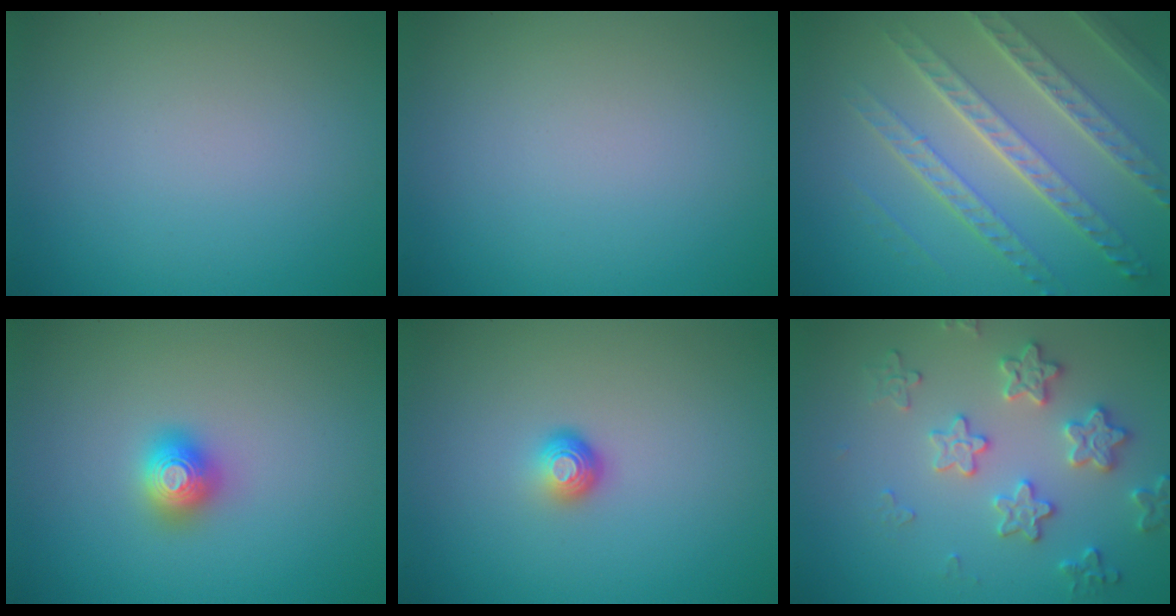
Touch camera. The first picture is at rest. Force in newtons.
{"total": 0.0}
{"total": 7.2, "press": 5.2, "slide": 5.1}
{"total": 2.0, "press": 2.0, "slide": 0.1}
{"total": 1.7, "press": 1.1, "slide": 1.3}
{"total": 3.6, "press": 3.6, "slide": 0.7}